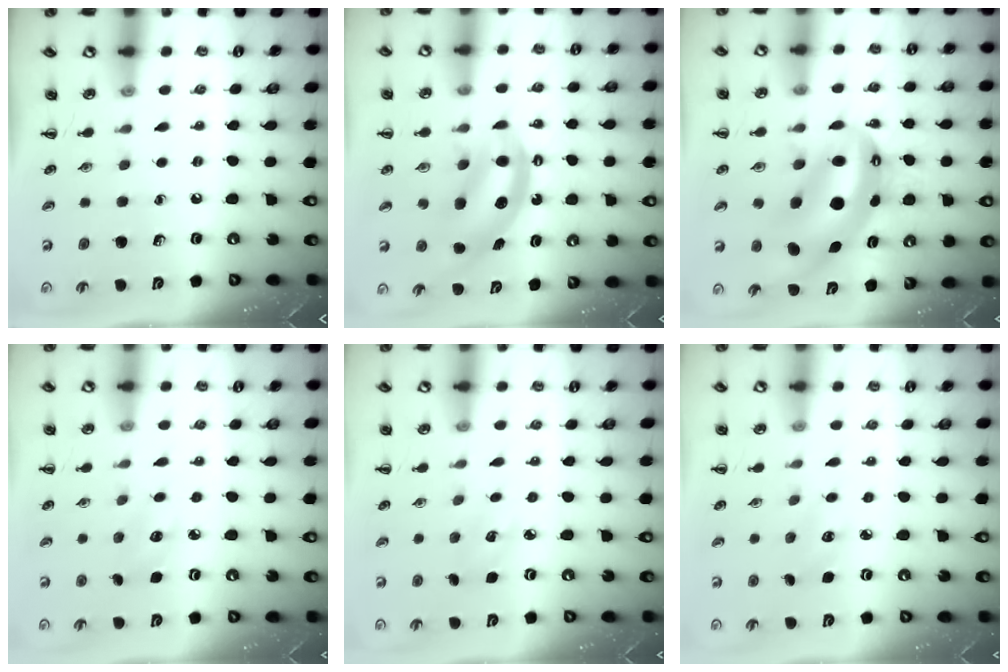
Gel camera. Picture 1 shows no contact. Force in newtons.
{"total": 6.8, "press": 6.7, "slide": 1.1}
{"total": 11.7, "press": 11.4, "slide": 2.7}
{"total": 5.0, "press": 4.8, "slide": 1.3}
{"total": 3.9, "press": 3.8, "slide": 1.1}
{"total": 3.6, "press": 3.5, "slide": 0.9}